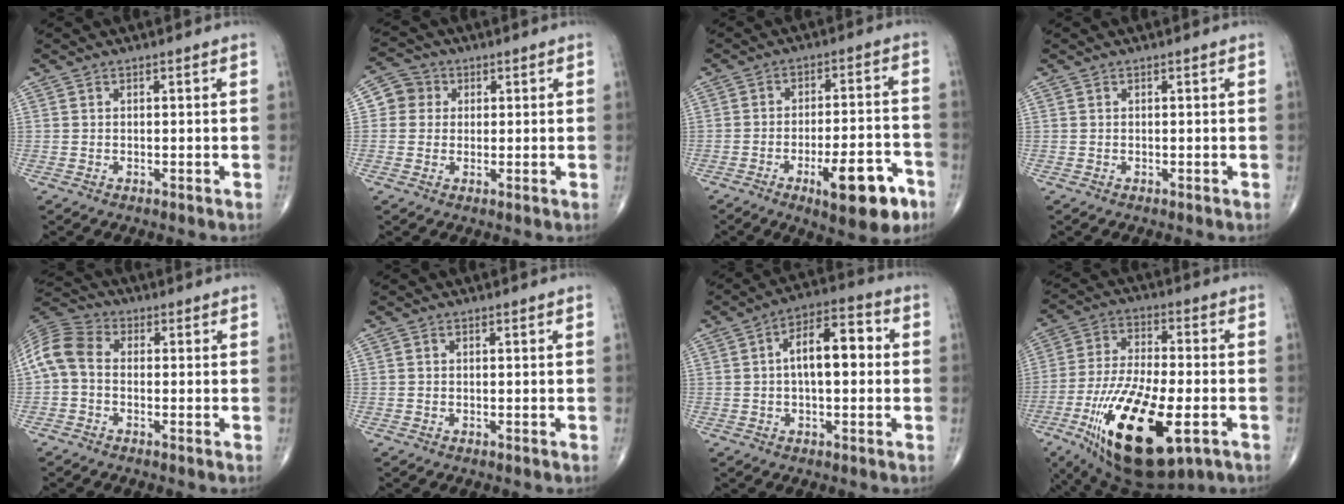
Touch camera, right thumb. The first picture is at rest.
{"total": 4.6, "force": [0.8, 4.4, 1.0], "torque": [0.005, 0.006, 0.007]}
{"total": 13.7, "force": [-6.8, 4.5, 11.0], "torque": [-0.144, 0.035, -0.093]}
{"total": 0.0}
{"total": 8.0, "force": [-0.5, 5.6, 5.7], "torque": [-0.115, 0.022, -0.028]}
{"total": 0.0}
{"total": 11.0, "force": [1.0, 5.2, 9.6], "torque": [-0.145, 0.030, 0.008]}
{"total": 23.8, "force": [-8.7, 9.4, 20.0], "torque": [-0.403, -0.003, -0.136]}